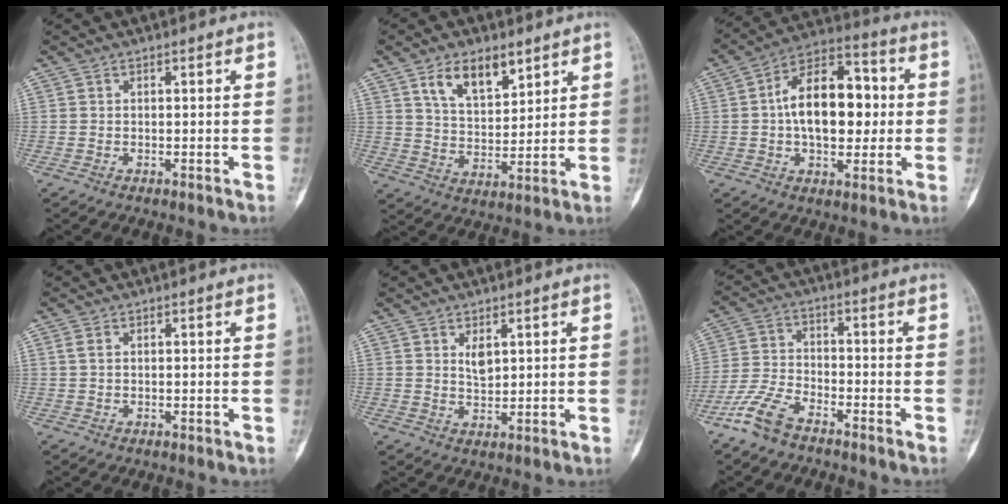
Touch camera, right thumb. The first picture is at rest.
{"total": 10.0, "force": [5.8, 5.1, 6.4], "torque": [-0.087, -0.034, 0.109]}
{"total": 17.2, "force": [0.7, 10.0, 14.0], "torque": [-0.189, 0.029, 0.005]}
{"total": 1.3, "force": [0.6, 0.8, 0.9], "torque": [-0.022, 0.005, 0.013]}
{"total": 3.1, "force": [1.4, 1.6, 2.2], "torque": [-0.029, -0.014, 0.027]}
{"total": 8.0, "force": [-6.0, 3.1, 4.4], "torque": [-0.105, 0.021, -0.126]}